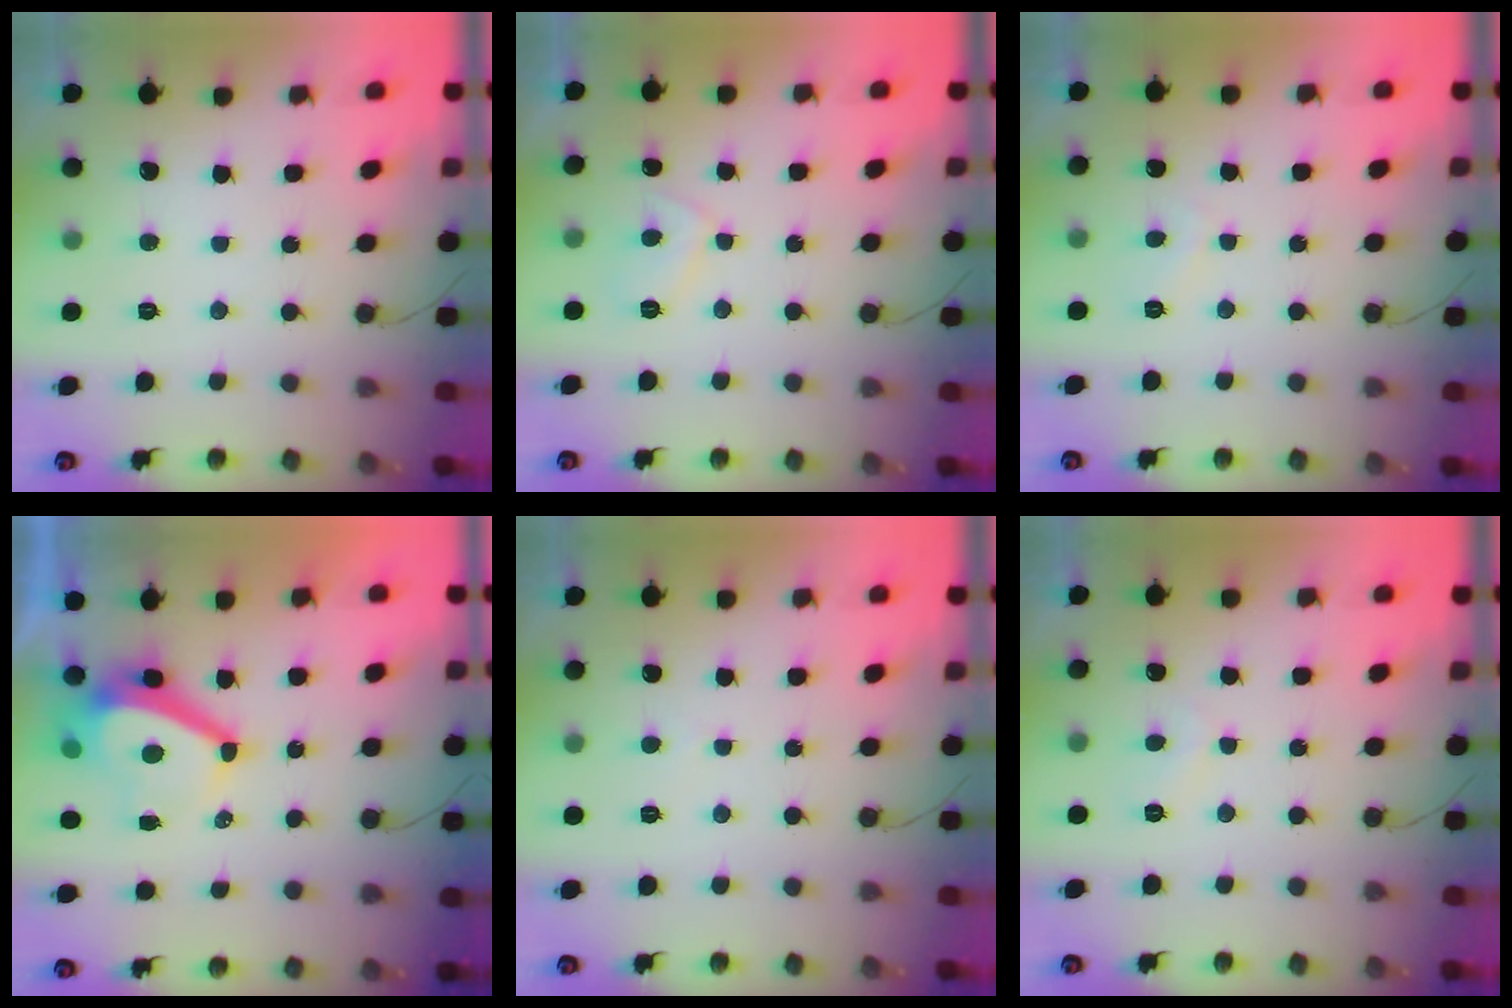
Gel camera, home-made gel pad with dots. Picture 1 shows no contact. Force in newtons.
{"total": 2.8, "press": 2.7, "slide": 0.9}
{"total": 1.5, "press": 1.4, "slide": 0.6}
{"total": 8.0, "press": 8.0, "slide": 0.9}
{"total": 2.7, "press": 2.7, "slide": 0.2}
{"total": 2.1, "press": 2.1, "slide": 0.3}